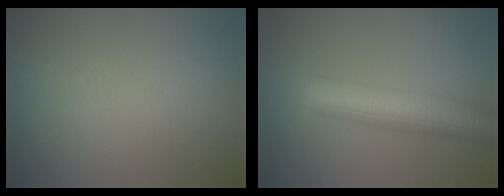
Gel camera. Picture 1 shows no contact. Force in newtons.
{"total": 7.8, "press": 7.8, "slide": 0.2}